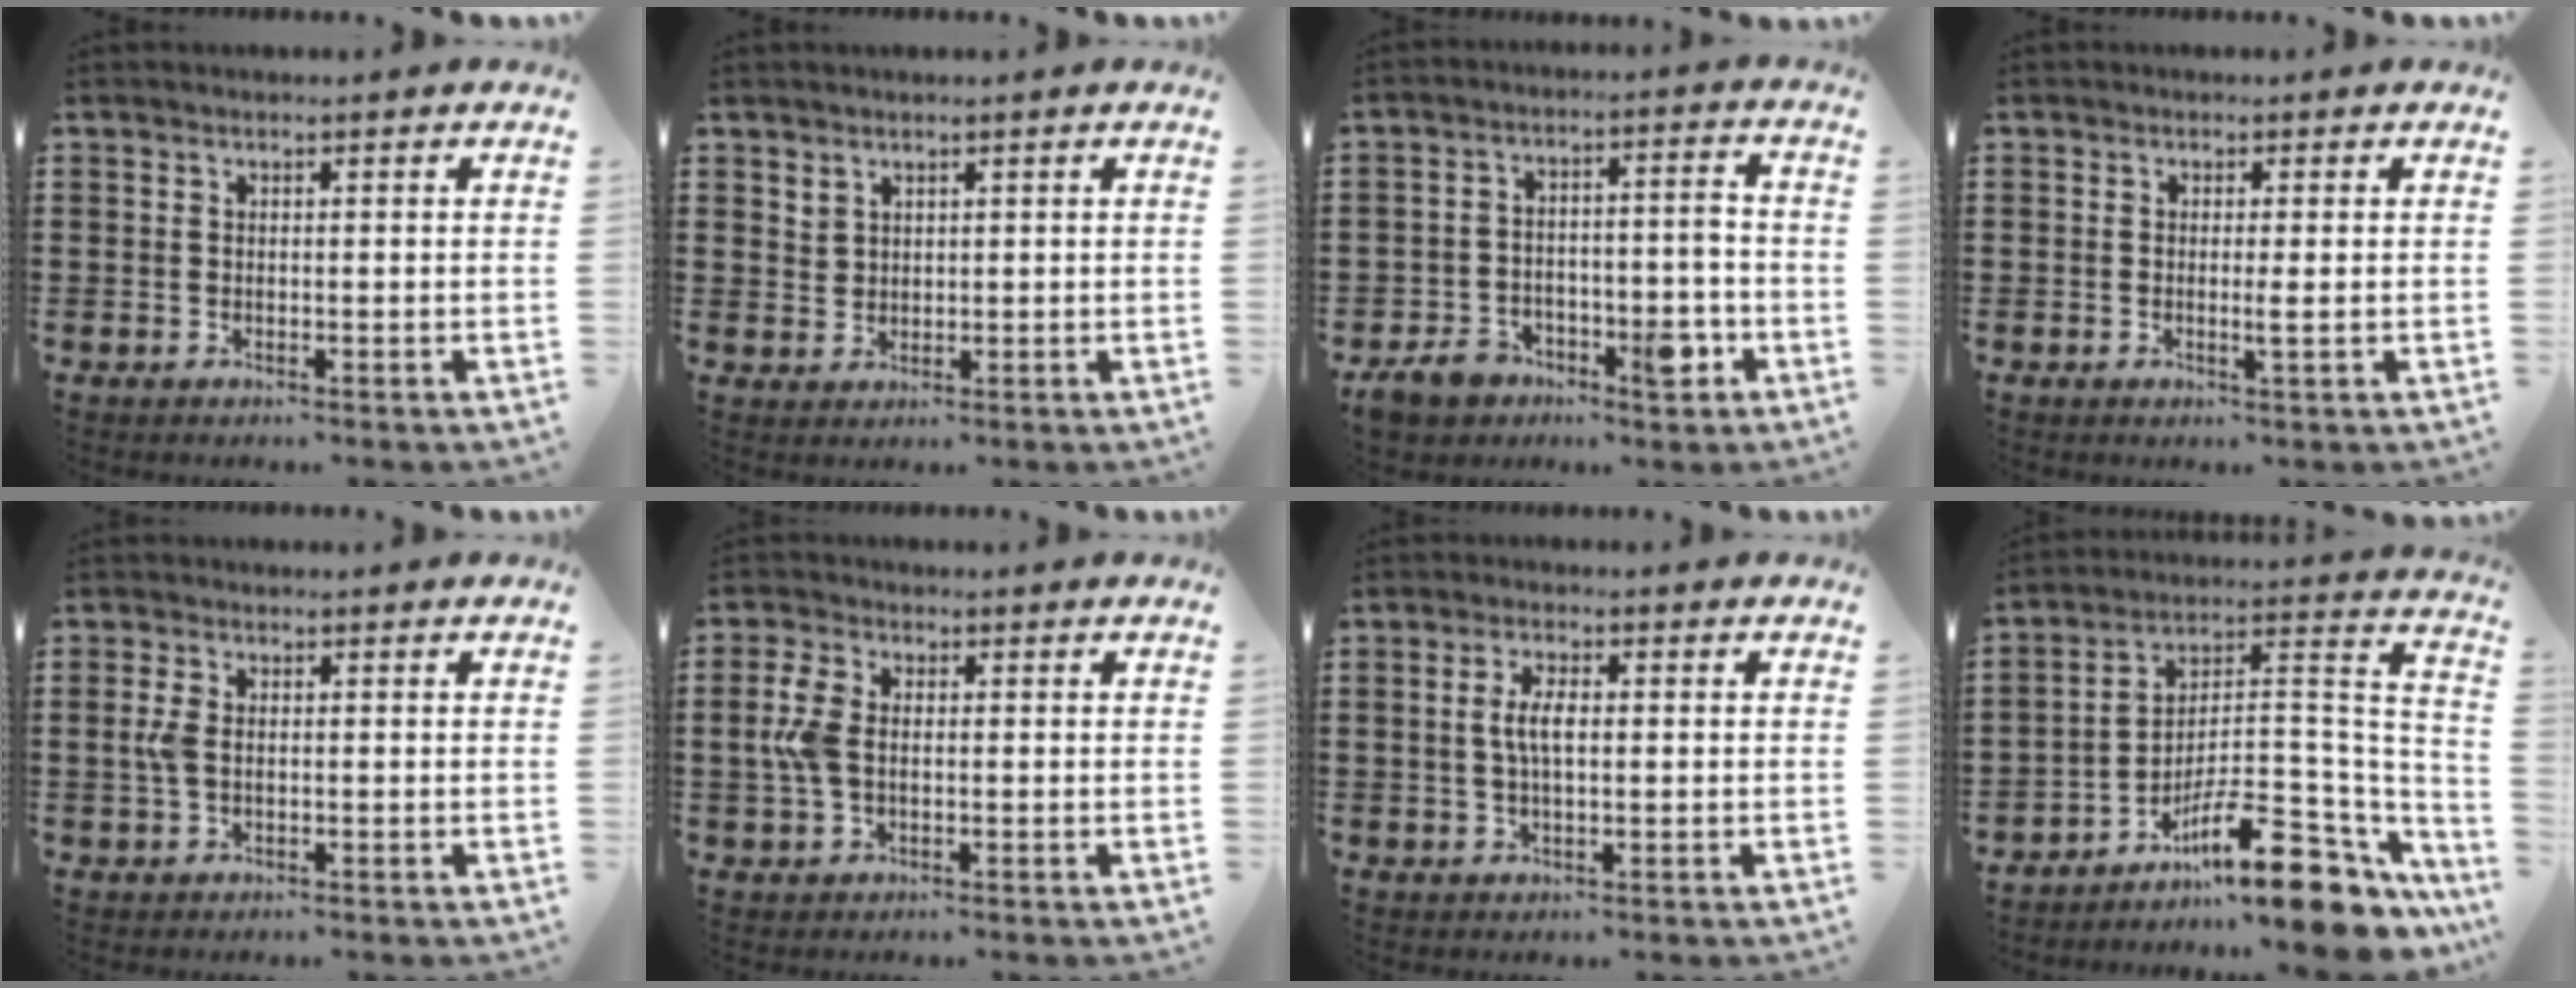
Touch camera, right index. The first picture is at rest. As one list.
[{"total": 2.1, "force": [1.7, 1.2, 0.1], "torque": [-0.006, 0.003, 0.034]}, {"total": 8.6, "force": [-4.8, 3.9, 6.0], "torque": [-0.098, 0.023, -0.083]}, {"total": 1.6, "force": [-0.3, -0.1, 1.5], "torque": [-0.027, -0.006, -0.006]}, {"total": 3.0, "force": [0.0, 1.6, 2.5], "torque": [-0.073, -0.003, -0.008]}, {"total": 5.0, "force": [0.1, 3.0, 4.0], "torque": [-0.109, 0.000, -0.008]}, {"total": 3.8, "force": [0.1, 1.3, 3.6], "torque": [-0.076, -0.002, -0.003]}, {"total": 13.9, "force": [-9.6, 3.3, 9.6], "torque": [-0.146, 0.018, -0.170]}]